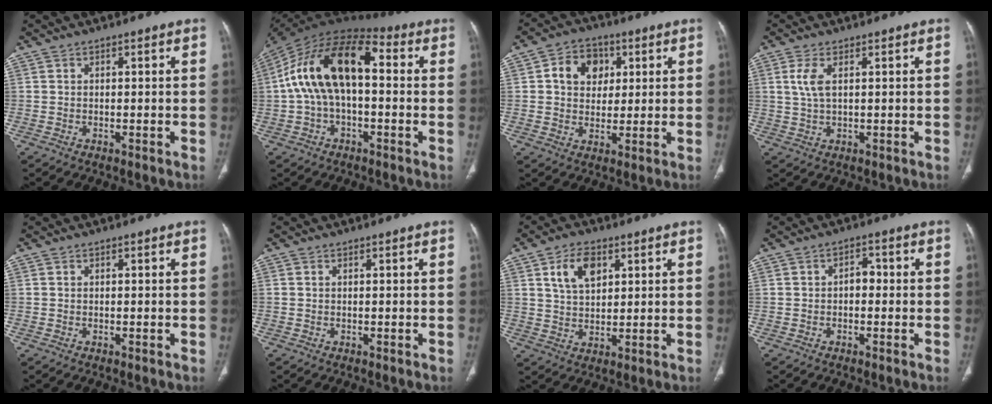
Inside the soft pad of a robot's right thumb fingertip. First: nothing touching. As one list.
[{"total": 17.8, "force": [1.3, 9.4, 15.0], "torque": [-0.271, 0.049, 0.014]}, {"total": 8.8, "force": [2.4, 7.1, 4.7], "torque": [-0.038, 0.000, 0.036]}, {"total": 4.0, "force": [1.2, 1.6, 3.4], "torque": [-0.087, 0.001, 0.029]}, {"total": 0.0}, {"total": 0.0}, {"total": 7.7, "force": [3.3, 4.7, 5.2], "torque": [-0.076, -0.013, 0.063]}, {"total": 2.7, "force": [-0.3, 1.8, 2.0], "torque": [-0.016, 0.011, -0.011]}]